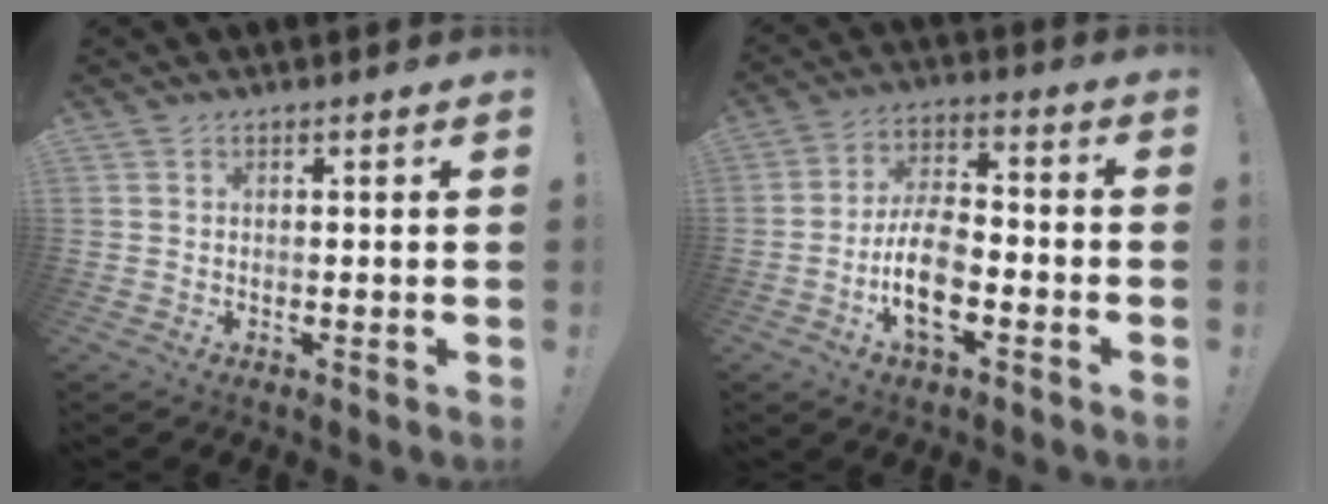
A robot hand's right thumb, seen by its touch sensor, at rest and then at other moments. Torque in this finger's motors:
{"motor_torque": [1.66, 1.72, 1.21, -1.16, 0.27]}